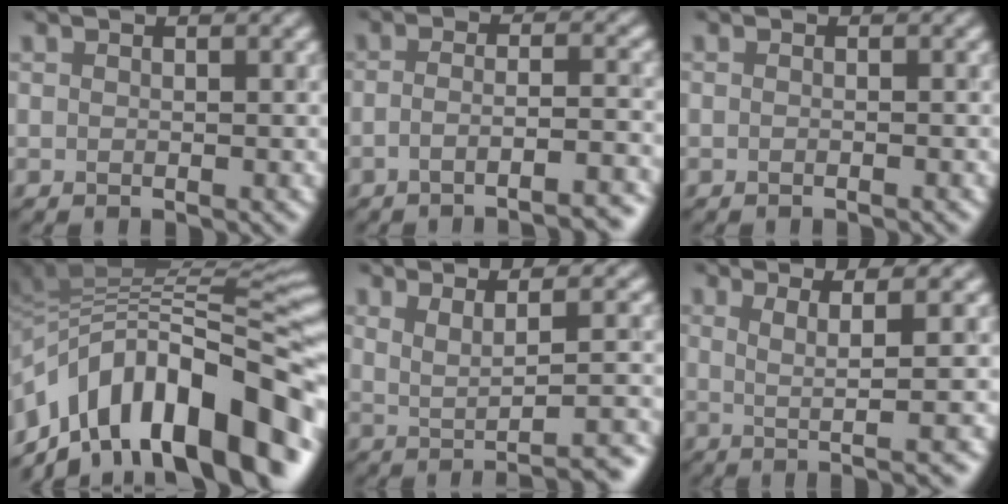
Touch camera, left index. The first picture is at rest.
{"total": 6.5, "force": [-4.6, 1.3, 4.3], "torque": [-0.052, 0.013, -0.051]}
{"total": 0.5, "force": [-0.5, 0.0, 0.1], "torque": [0.000, -0.010, -0.009]}
{"total": 14.3, "force": [-6.8, 6.3, 10.8], "torque": [-0.171, 0.023, -0.111]}
{"total": 5.7, "force": [0.5, 2.2, 5.2], "torque": [-0.033, 0.018, 0.018]}
{"total": 3.6, "force": [0.7, 0.0, 3.6], "torque": [-0.069, 0.008, 0.030]}